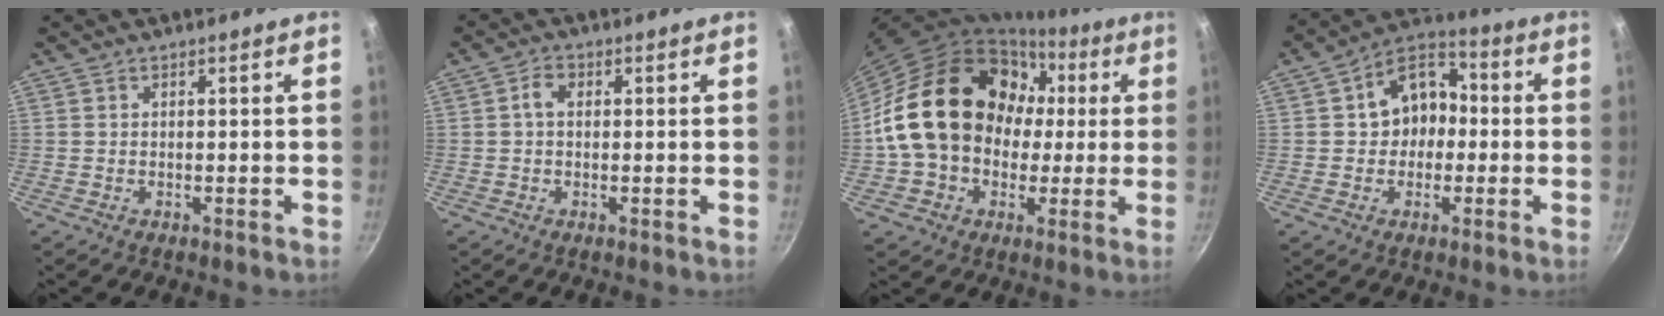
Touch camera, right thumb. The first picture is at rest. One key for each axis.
{"total": 2.5, "fx": 0.3, "fy": 1.8, "fz": 1.8, "tx": -0.030, "ty": 0.006, "tz": 0.000}
{"total": 21.1, "fx": 1.5, "fy": 16.9, "fz": 12.4, "tx": -0.183, "ty": 0.047, "tz": 0.032}
{"total": 10.6, "fx": 0.0, "fy": 8.5, "fz": 6.3, "tx": -0.043, "ty": 0.031, "tz": -0.015}